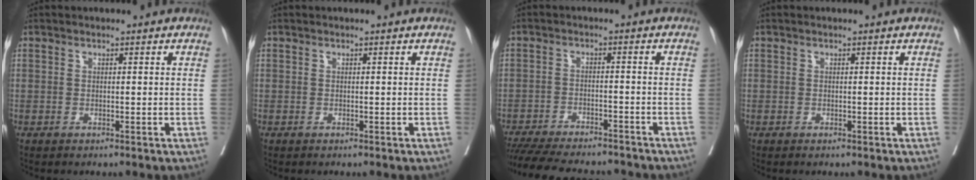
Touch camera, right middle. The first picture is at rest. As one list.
[{"total": 0.0}, {"total": 16.0, "force": [-14.3, 3.3, 6.2], "torque": [-0.134, -0.015, -0.204]}, {"total": 0.0}]